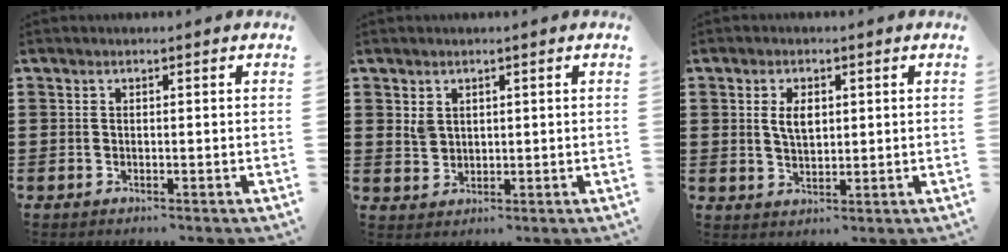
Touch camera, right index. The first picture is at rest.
{"total": 2.4, "force": [1.2, 1.8, 1.0], "torque": [-0.025, 0.007, 0.023]}
{"total": 3.8, "force": [0.8, 2.0, 3.1], "torque": [-0.057, 0.004, 0.011]}